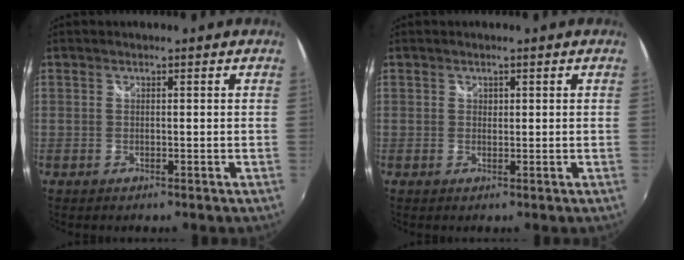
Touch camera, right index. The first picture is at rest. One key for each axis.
{"total": 0.7, "fx": 0.2, "fy": 0.6, "fz": 0.1, "tx": 0.000, "ty": 0.001, "tz": 0.002}